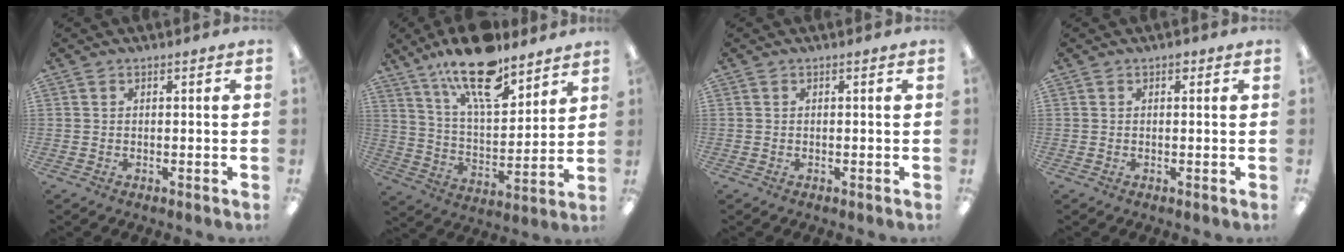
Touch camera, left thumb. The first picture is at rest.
{"total": 18.7, "force": [13.4, 7.0, 11.1], "torque": [-0.189, -0.071, 0.229]}
{"total": 0.0}
{"total": 1.0, "force": [0.6, 0.6, 0.6], "torque": [-0.004, 0.000, 0.008]}